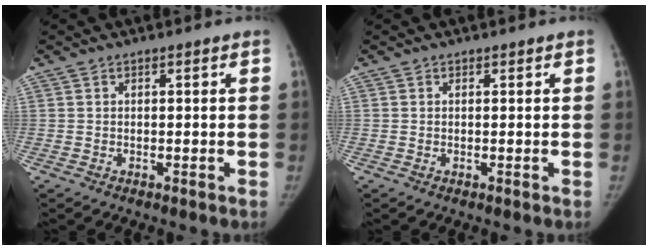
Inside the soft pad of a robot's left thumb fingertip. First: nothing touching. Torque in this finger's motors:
{"motor_torque": [0.14, 0.04, 0.33, -0.03, 0.03]}